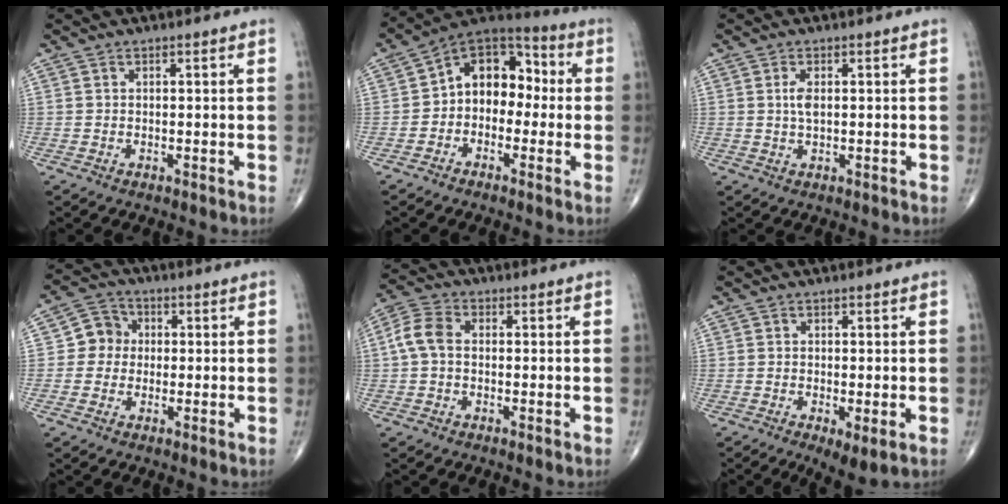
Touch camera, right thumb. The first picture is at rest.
{"total": 11.9, "force": [-0.5, 8.6, 8.2], "torque": [-0.081, 0.047, -0.030]}
{"total": 2.4, "force": [0.4, 1.0, 2.1], "torque": [-0.042, -0.001, 0.007]}
{"total": 5.5, "force": [0.0, 5.2, 2.0], "torque": [-0.007, 0.012, -0.012]}
{"total": 5.6, "force": [-0.1, 3.8, 4.1], "torque": [-0.085, 0.015, -0.011]}
{"total": 4.8, "force": [-1.6, 1.5, 4.2], "torque": [-0.076, -0.014, -0.023]}